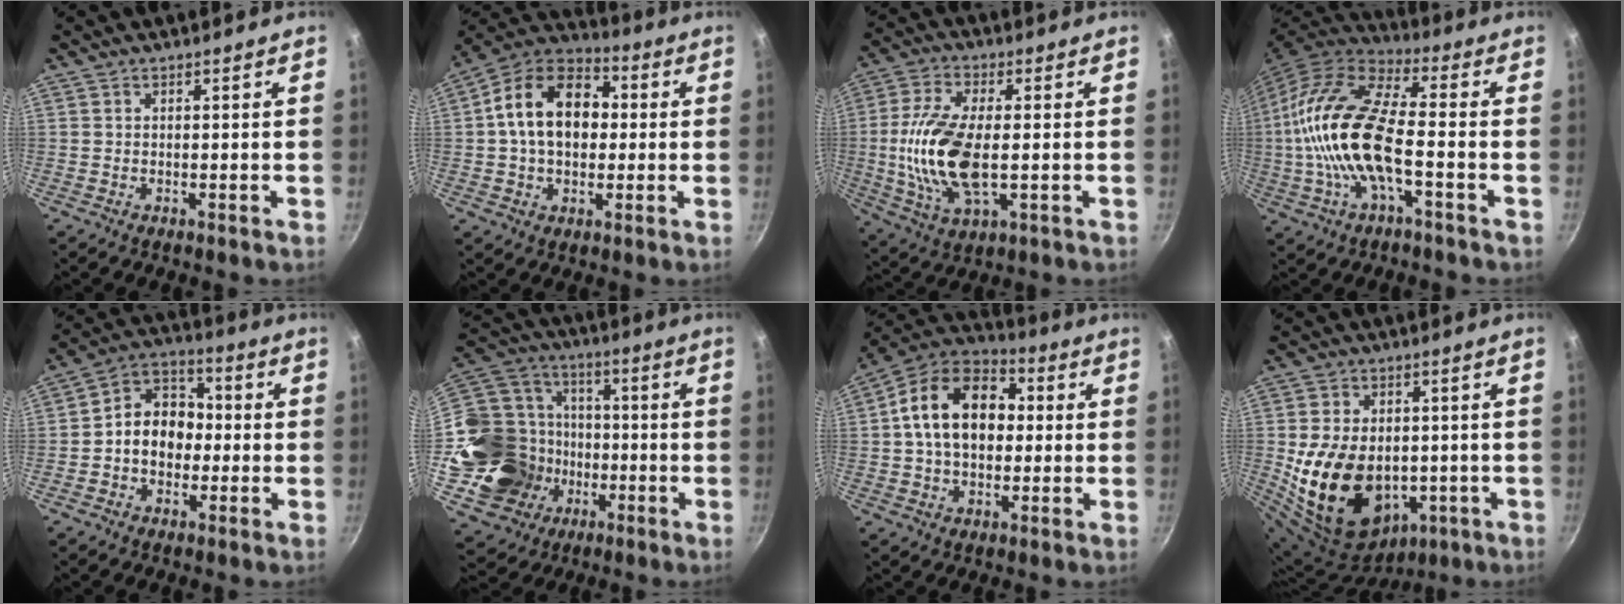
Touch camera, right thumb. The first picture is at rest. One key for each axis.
{"total": 16.5, "fx": 1.4, "fy": 11.5, "fz": 11.8, "tx": -0.163, "ty": 0.033, "tz": 0.006}
{"total": 15.3, "fx": -0.7, "fy": 7.2, "fz": 13.5, "tx": -0.275, "ty": 0.001, "tz": -0.018}
{"total": 19.4, "fx": -2.6, "fy": 7.7, "fz": 17.6, "tx": -0.344, "ty": 0.031, "tz": -0.063}
{"total": 11.1, "fx": -1.1, "fy": 8.7, "fz": 6.8, "tx": -0.059, "ty": 0.035, "tz": -0.036}
{"total": 23.8, "fx": -5.3, "fy": 20.4, "fz": 11.1, "tx": -0.205, "ty": 0.060, "tz": -0.066}
{"total": 17.8, "fx": 1.8, "fy": 12.3, "fz": 12.7, "tx": -0.182, "ty": 0.033, "tz": 0.012}
{"total": 19.0, "fx": -2.5, "fy": 13.6, "fz": 13.0, "tx": -0.217, "ty": 0.003, "tz": -0.017}